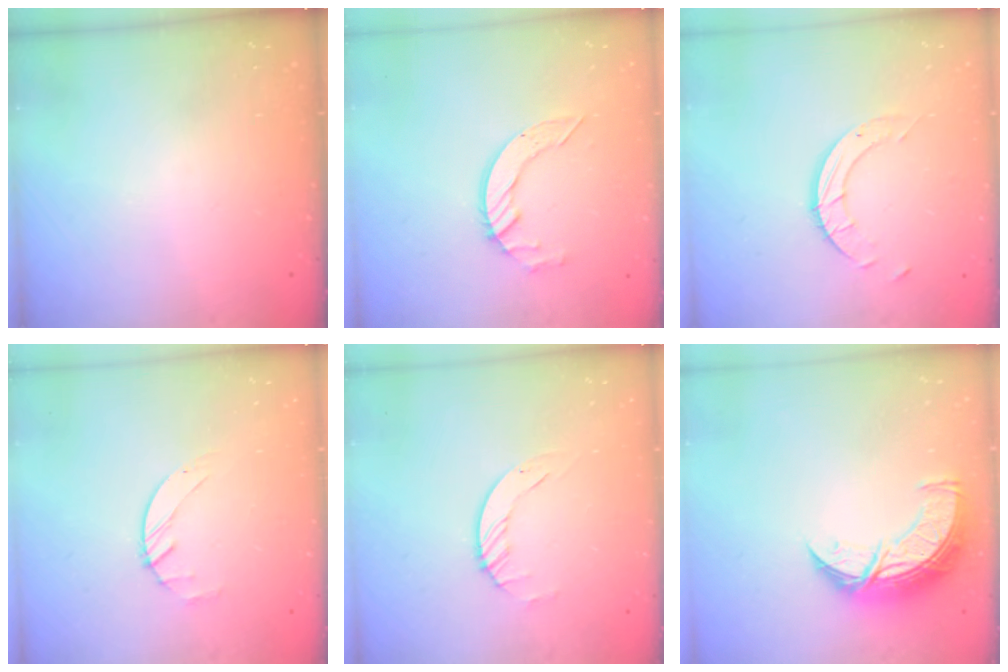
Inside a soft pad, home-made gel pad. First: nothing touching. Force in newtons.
{"total": 6.8, "press": 6.8, "slide": 0.3}
{"total": 5.6, "press": 5.6, "slide": 0.1}
{"total": 1.4, "press": 1.3, "slide": 0.2}
{"total": 2.3, "press": 2.3, "slide": 0.3}
{"total": 10.9, "press": 10.9, "slide": 0.9}